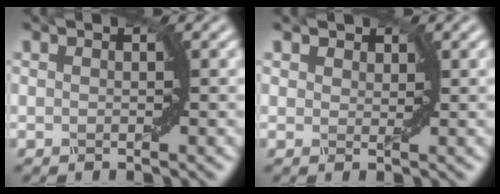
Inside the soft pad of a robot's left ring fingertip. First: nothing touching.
{"total": 1.6, "force": [1.2, 0.9, 0.6], "torque": [-0.018, 0.002, 0.012]}